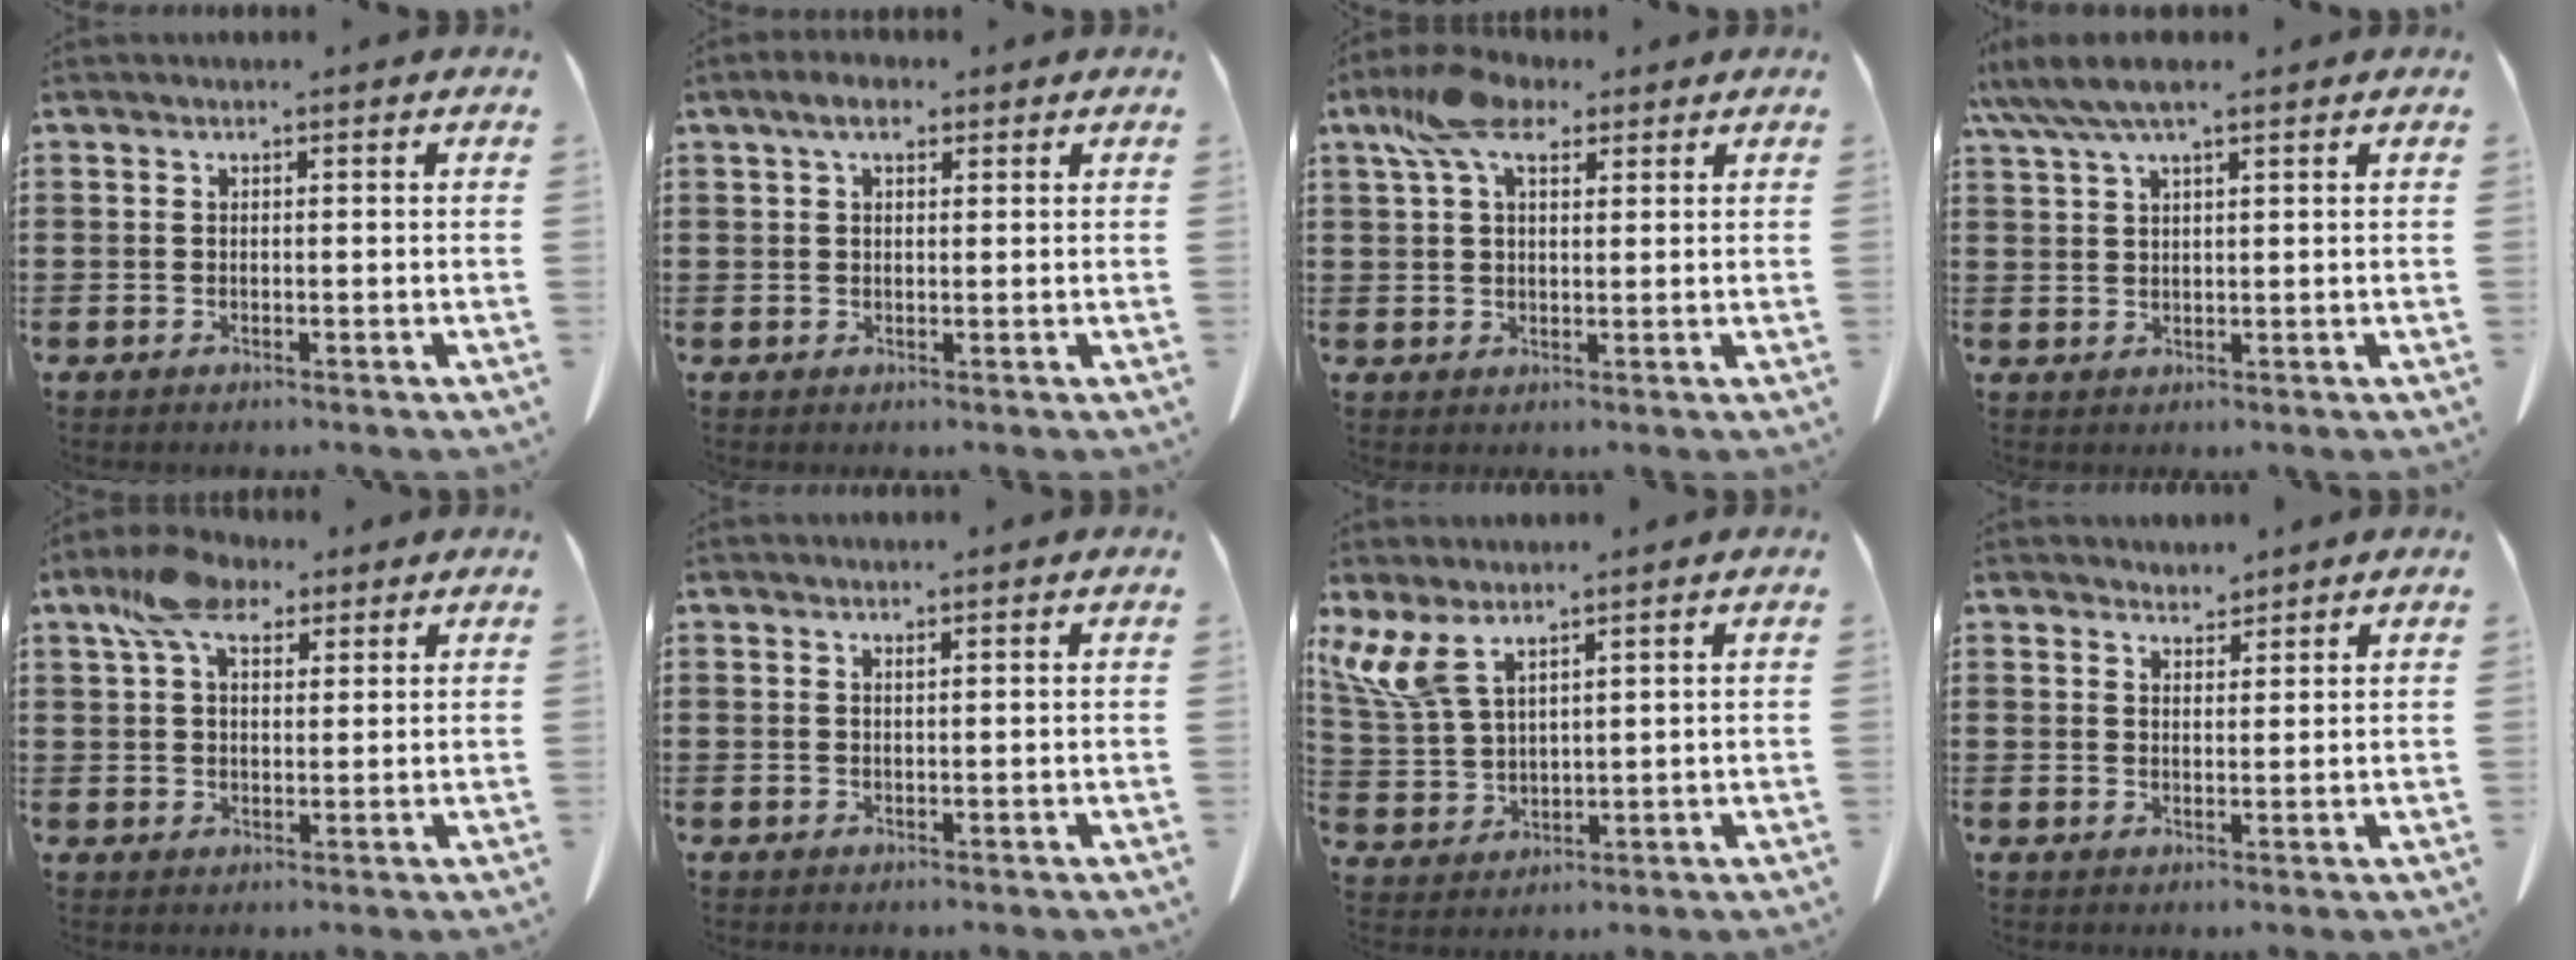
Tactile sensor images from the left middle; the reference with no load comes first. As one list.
[{"total": 3.7, "force": [2.1, 1.6, 2.6], "torque": [-0.050, 0.006, 0.035]}, {"total": 8.0, "force": [4.7, 3.8, 5.3], "torque": [-0.111, 0.010, 0.086]}, {"total": 5.4, "force": [3.9, 0.8, 3.6], "torque": [-0.077, -0.005, 0.071]}, {"total": 7.7, "force": [4.9, 3.9, 4.4], "torque": [-0.097, 0.010, 0.091]}, {"total": 0.6, "force": [0.5, 0.0, 0.2], "torque": [-0.006, -0.002, 0.011]}, {"total": 6.6, "force": [4.1, 2.4, 4.6], "torque": [-0.126, -0.011, 0.072]}, {"total": 2.4, "force": [2.4, 0.4, -0.2], "torque": [-0.002, -0.003, 0.047]}]